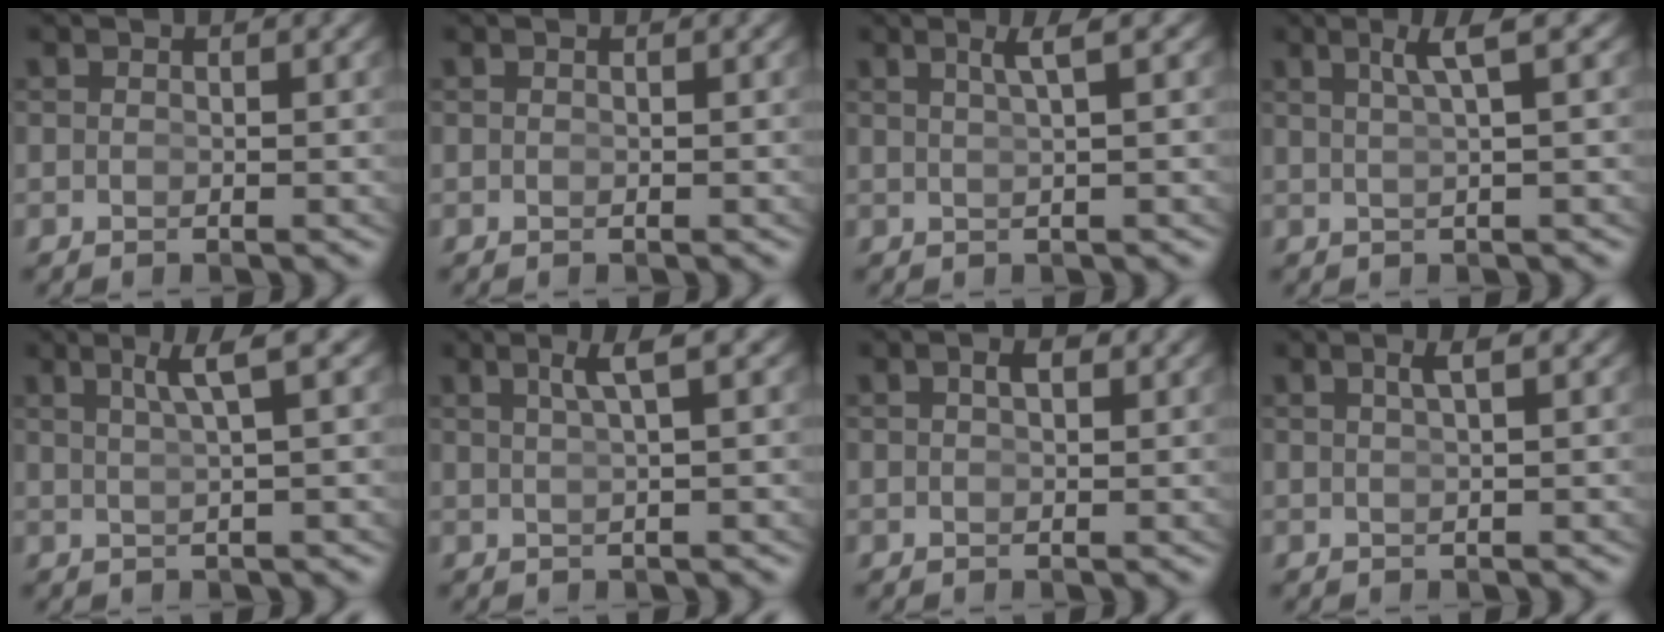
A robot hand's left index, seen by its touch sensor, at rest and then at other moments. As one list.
[{"total": 0.0}, {"total": 1.8, "force": [0.9, -0.8, 1.4], "torque": [-0.019, 0.008, 0.017]}, {"total": 2.7, "force": [1.4, -0.6, 2.2], "torque": [-0.031, 0.014, 0.023]}, {"total": 2.9, "force": [1.6, -0.7, 2.4], "torque": [-0.035, 0.012, 0.026]}, {"total": 2.4, "force": [1.2, -0.6, 2.0], "torque": [-0.027, 0.012, 0.020]}, {"total": 1.3, "force": [0.7, 0.6, 1.0], "torque": [-0.014, 0.006, 0.008]}, {"total": 1.3, "force": [0.5, -0.4, 1.1], "torque": [-0.015, 0.007, 0.009]}]